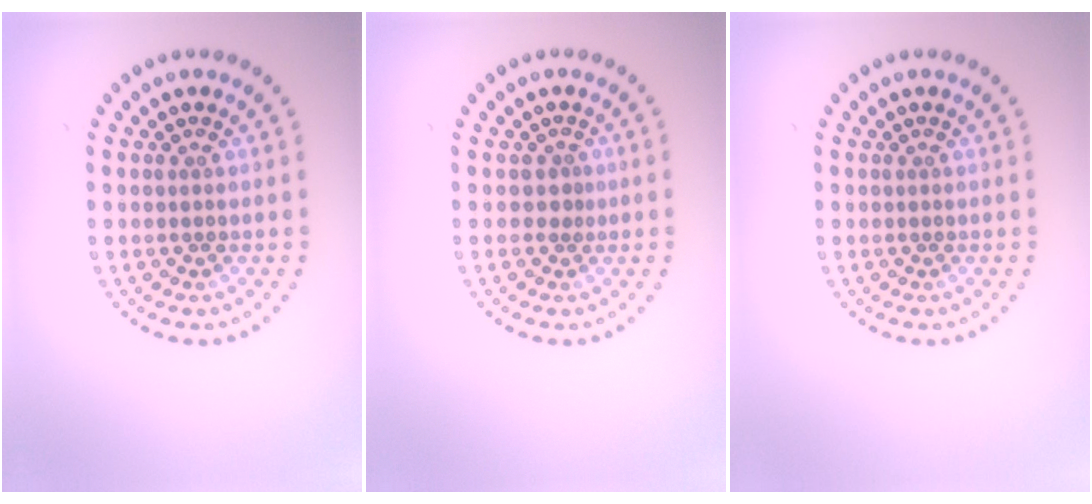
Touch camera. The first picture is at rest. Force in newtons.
{"total": 0.8, "press": 0.5, "slide": 0.6}
{"total": 0.0}